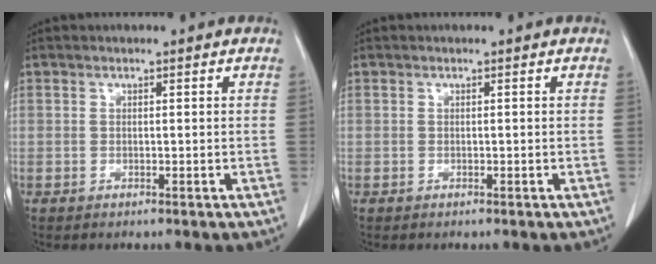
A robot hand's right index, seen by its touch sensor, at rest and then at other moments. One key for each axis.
{"total": 0.0}